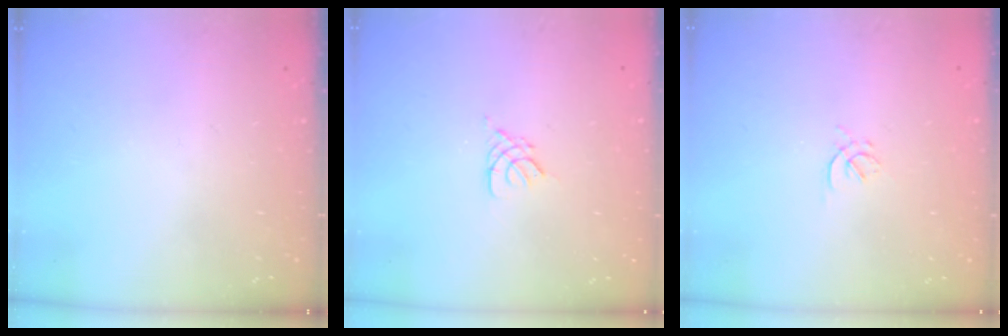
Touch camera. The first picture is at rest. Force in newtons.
{"total": 2.7, "press": 2.7, "slide": 0.5}
{"total": 1.7, "press": 1.6, "slide": 0.6}